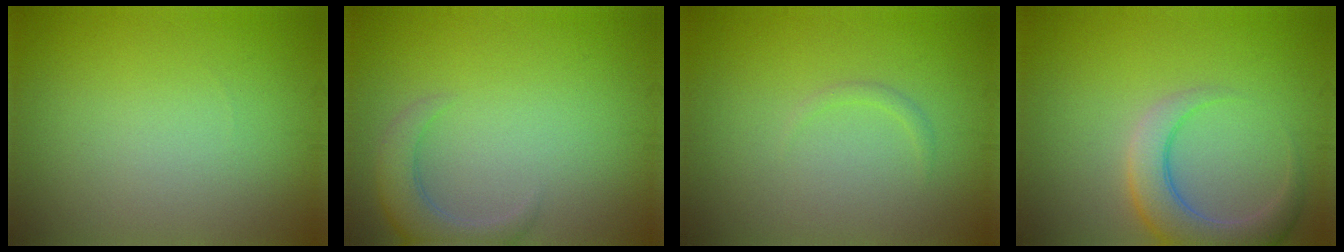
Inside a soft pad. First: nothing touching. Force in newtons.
{"total": 3.5, "press": 3.5, "slide": 0.4}
{"total": 0.7, "press": 0.7, "slide": 0.1}
{"total": 4.9, "press": 4.9, "slide": 0.5}